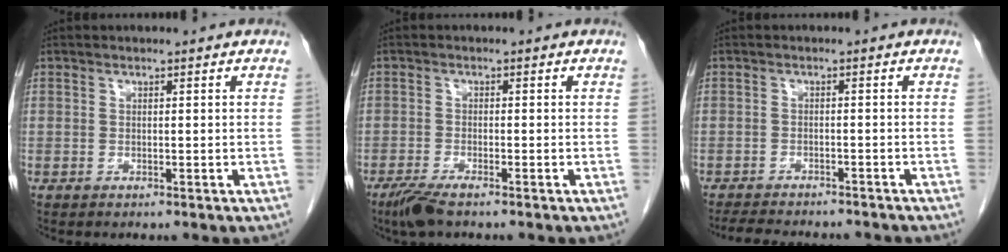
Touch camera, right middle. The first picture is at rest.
{"total": 3.6, "force": [-2.7, 0.5, 2.3], "torque": [-0.053, -0.010, -0.054]}
{"total": 10.8, "force": [-9.8, 2.2, 4.2], "torque": [-0.068, -0.009, -0.129]}